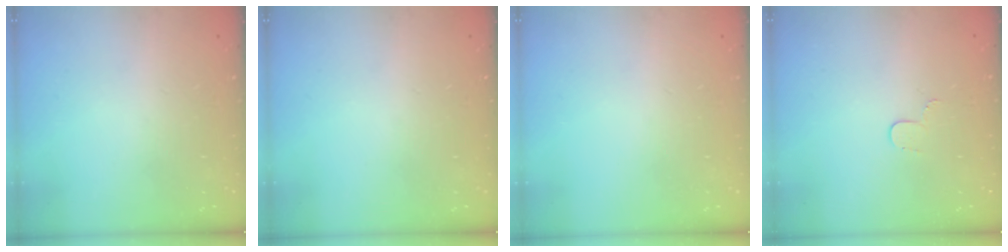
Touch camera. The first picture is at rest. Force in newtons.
{"total": 0.0}
{"total": 0.0}
{"total": 3.5, "press": 3.5, "slide": 0.4}